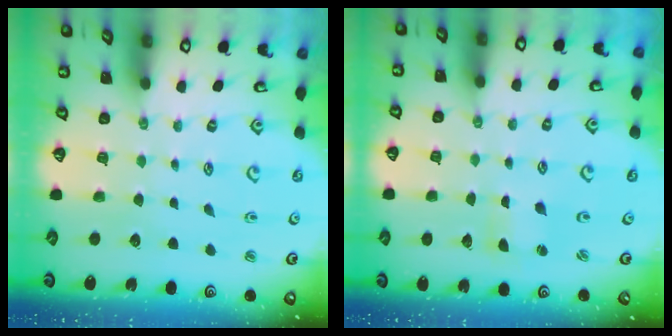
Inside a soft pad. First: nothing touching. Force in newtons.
{"total": 1.2, "press": 1.2, "slide": 0.3}